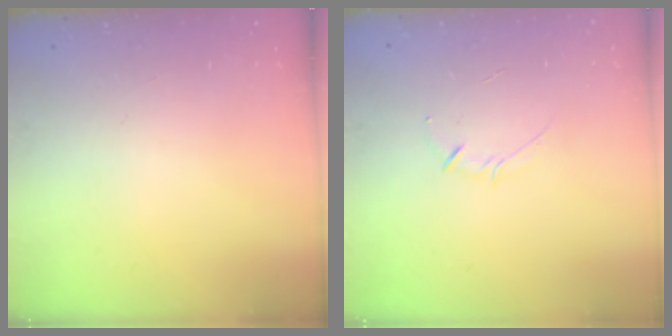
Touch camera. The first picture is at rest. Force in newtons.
{"total": 3.5, "press": 3.5, "slide": 0.7}